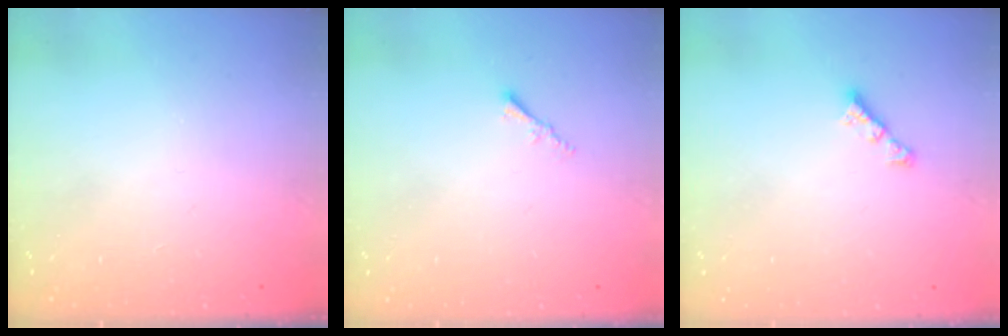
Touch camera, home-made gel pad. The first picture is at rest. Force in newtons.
{"total": 1.5, "press": 1.5, "slide": 0.4}
{"total": 3.5, "press": 3.5, "slide": 0.6}